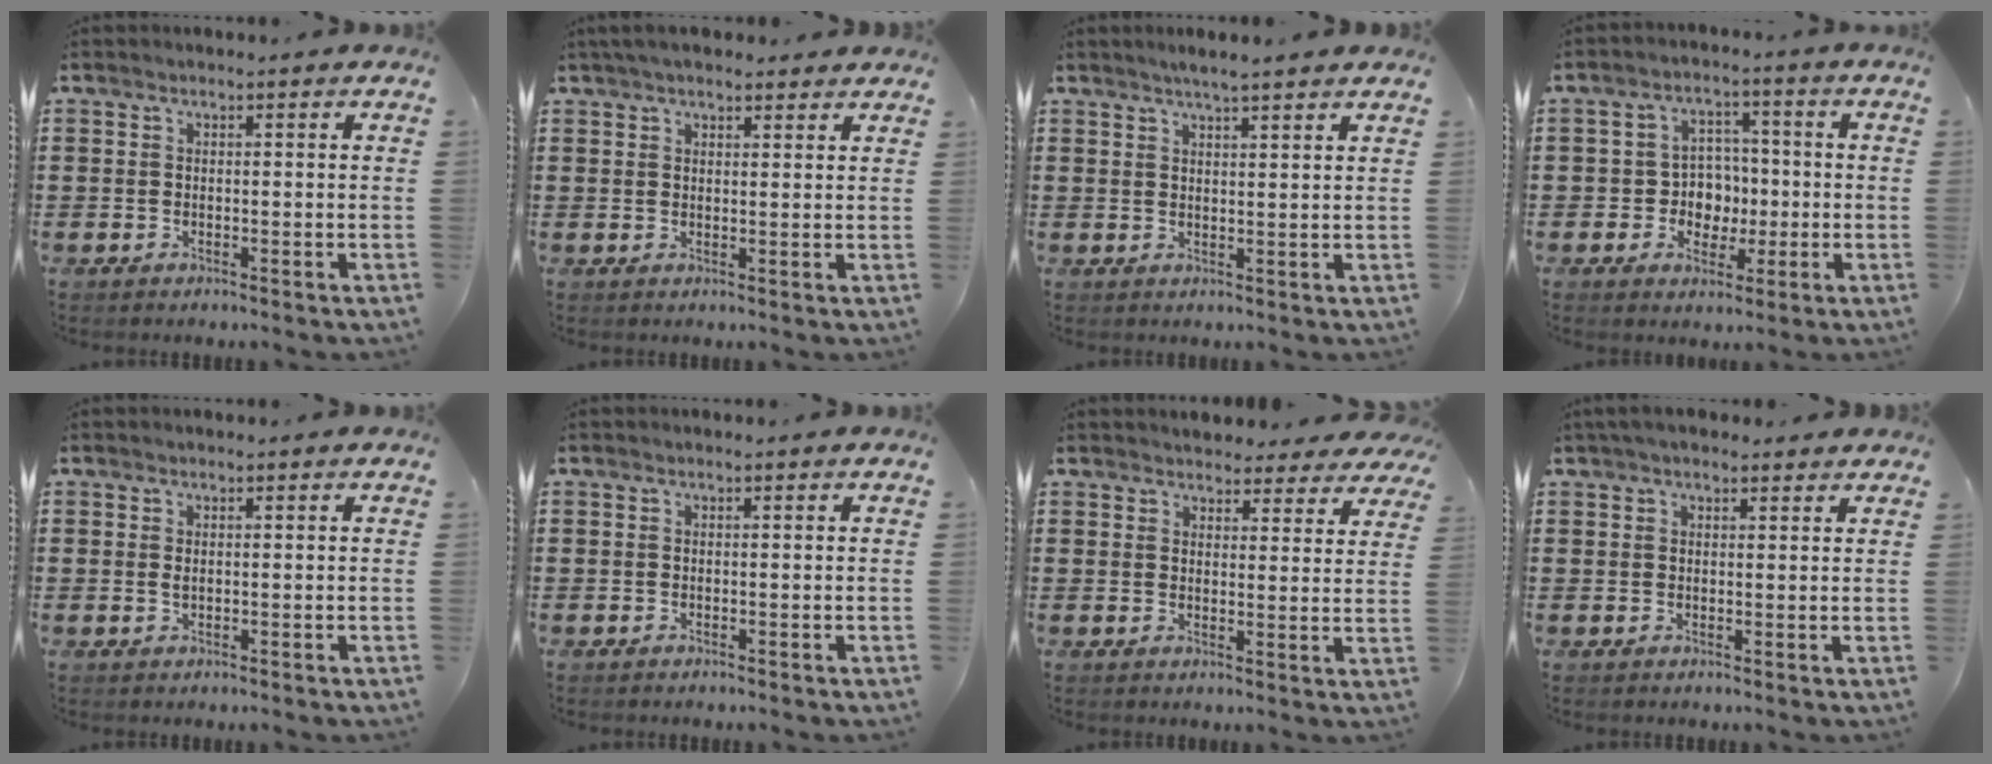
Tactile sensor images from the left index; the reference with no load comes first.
{"total": 3.0, "force": [2.6, 0.8, 1.2], "torque": [-0.031, 0.004, 0.049]}
{"total": 2.7, "force": [2.5, -0.2, 1.1], "torque": [-0.026, 0.001, 0.046]}
{"total": 5.3, "force": [-0.7, 5.0, 1.8], "torque": [-0.045, 0.011, -0.017]}
{"total": 1.0, "force": [0.2, 0.4, 0.8], "torque": [-0.018, 0.003, 0.002]}
{"total": 0.0}
{"total": 3.9, "force": [3.8, 0.7, 0.3], "torque": [-0.011, -0.013, 0.069]}
{"total": 2.5, "force": [2.1, 0.8, 1.1], "torque": [-0.027, 0.005, 0.039]}